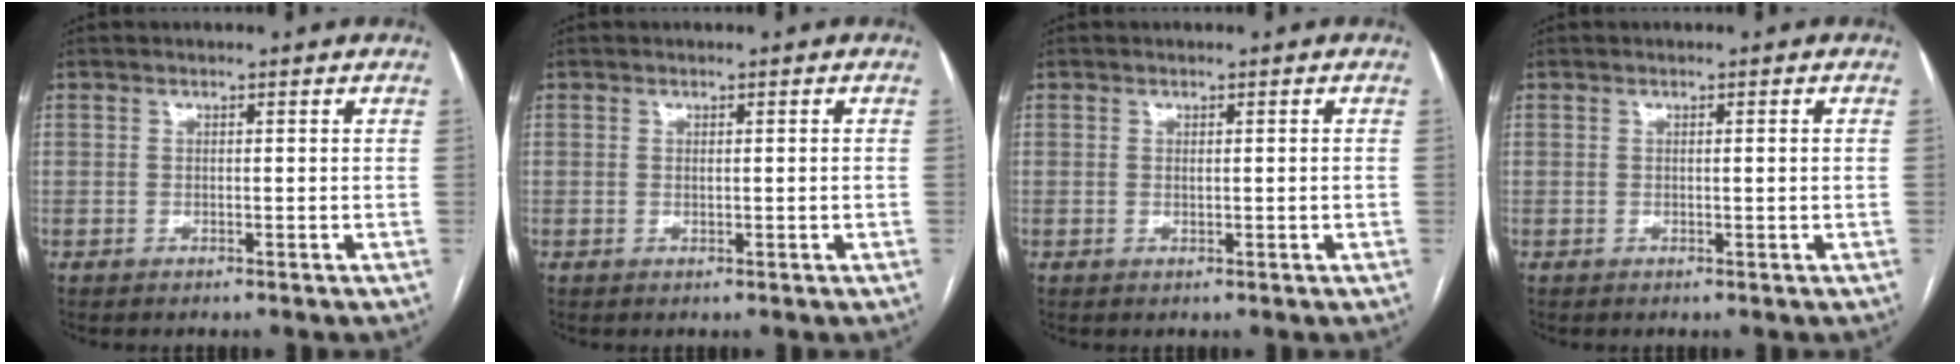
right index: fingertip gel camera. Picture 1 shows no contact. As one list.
[{"total": 1.1, "force": [0.0, 0.1, 1.1], "torque": [-0.022, 0.000, 0.004]}, {"total": 1.4, "force": [0.0, 0.2, 1.4], "torque": [-0.025, 0.000, 0.003]}, {"total": 0.9, "force": [0.0, -0.2, 0.8], "torque": [-0.014, 0.001, 0.002]}]